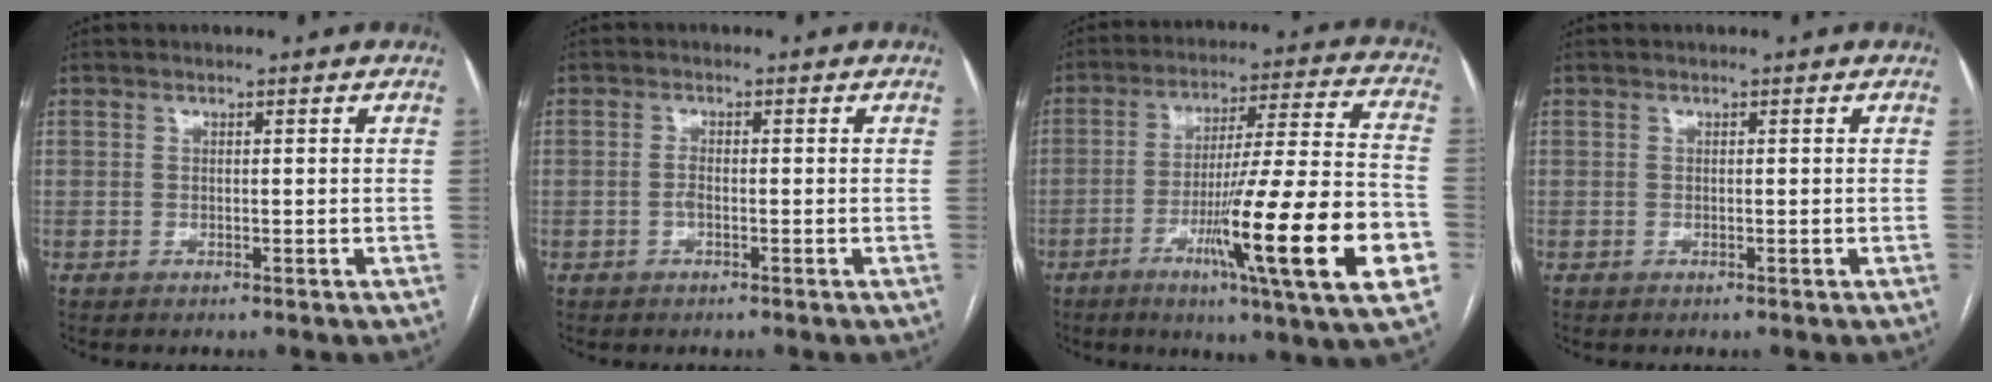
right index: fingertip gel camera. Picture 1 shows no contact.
{"total": 1.2, "force": [-0.5, 0.4, 1.1], "torque": [-0.021, 0.002, -0.010]}
{"total": 23.0, "force": [-7.8, 0.1, 21.7], "torque": [-0.308, -0.022, -0.122]}
{"total": 0.0}